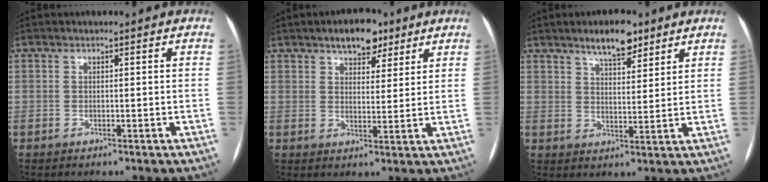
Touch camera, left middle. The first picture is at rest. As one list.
[{"total": 6.5, "force": [4.4, 3.1, 3.5], "torque": [-0.044, 0.010, 0.065]}, {"total": 6.8, "force": [4.9, 2.2, 4.2], "torque": [-0.066, 0.005, 0.081]}]